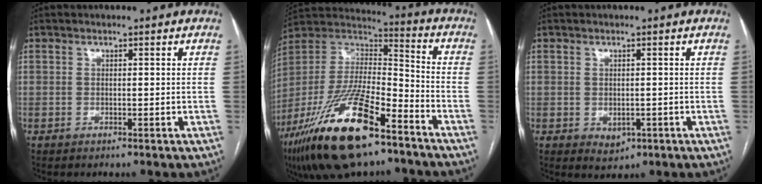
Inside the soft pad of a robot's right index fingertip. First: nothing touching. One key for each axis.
{"total": 23.8, "fx": -14.7, "fy": 6.8, "fz": 17.5, "tx": -0.358, "ty": -0.021, "tz": -0.260}
{"total": 2.4, "fx": -0.6, "fy": 1.8, "fz": 1.4, "tx": -0.017, "ty": -0.002, "tz": 0.005}